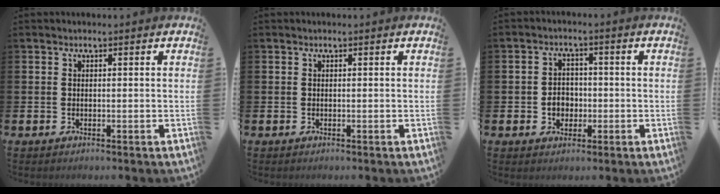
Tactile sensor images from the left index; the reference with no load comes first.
{"total": 0.0}
{"total": 3.3, "force": [-0.7, 2.8, 1.6], "torque": [-0.019, -0.001, -0.021]}